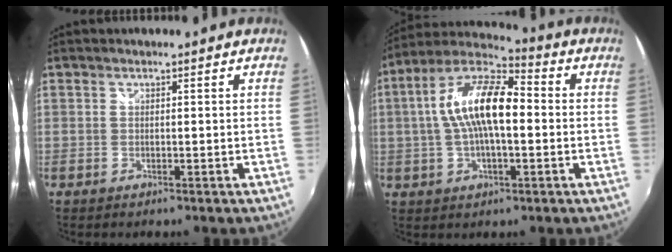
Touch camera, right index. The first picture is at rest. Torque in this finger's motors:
{"motor_torque": [1.04, -0.54, 0.83, 0.21]}